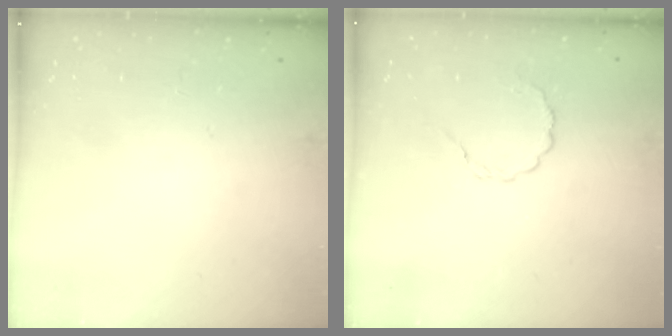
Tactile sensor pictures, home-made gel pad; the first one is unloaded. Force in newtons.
{"total": 2.4, "press": 2.2, "slide": 0.9}